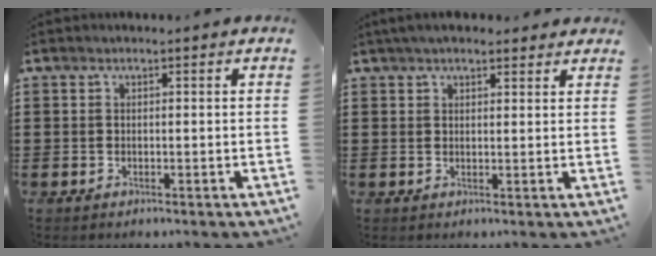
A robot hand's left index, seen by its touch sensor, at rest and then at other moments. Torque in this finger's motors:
{"motor_torque": [2.14, 0.00, 0.28, 0.00]}